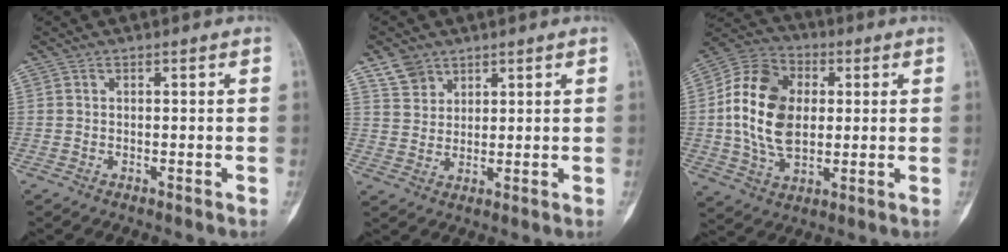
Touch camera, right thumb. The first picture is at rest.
{"total": 4.8, "force": [3.4, 3.2, 1.1], "torque": [-0.005, -0.015, 0.071]}
{"total": 16.6, "force": [1.3, 11.3, 12.1], "torque": [-0.208, 0.011, 0.019]}